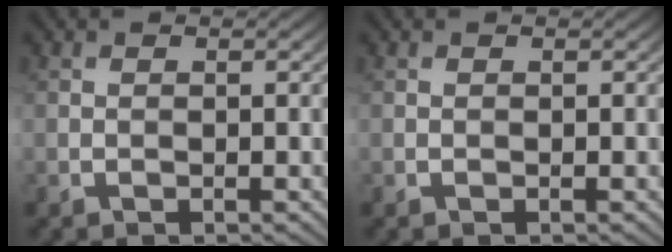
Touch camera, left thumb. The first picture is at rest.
{"total": 0.0}